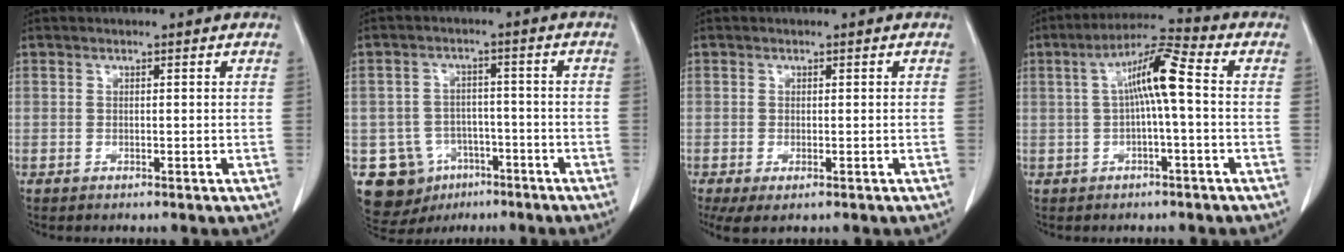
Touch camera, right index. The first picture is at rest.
{"total": 10.3, "force": [-4.8, 8.9, 2.1], "torque": [-0.047, 0.025, -0.060]}
{"total": 4.2, "force": [-2.4, 1.4, 3.1], "torque": [-0.052, -0.014, -0.035]}
{"total": 7.8, "force": [0.4, 0.5, 7.8], "torque": [-0.141, 0.025, 0.004]}